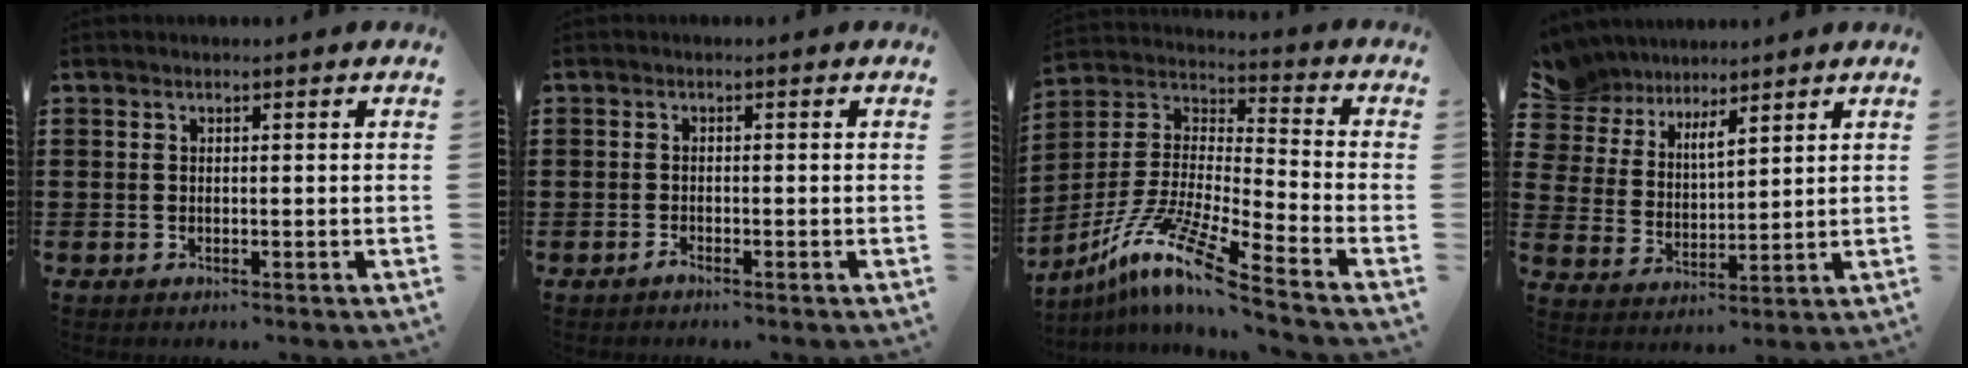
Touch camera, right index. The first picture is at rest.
{"total": 0.8, "force": [-0.7, 0.1, 0.2], "torque": [-0.005, -0.002, -0.014]}
{"total": 12.1, "force": [-9.4, 0.0, 7.6], "torque": [-0.167, -0.009, -0.191]}
{"total": 6.3, "force": [5.9, 2.2, 0.5], "torque": [-0.039, -0.023, 0.110]}